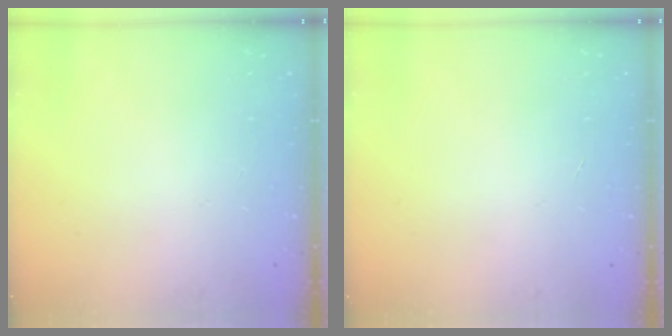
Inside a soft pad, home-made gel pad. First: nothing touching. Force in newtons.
{"total": 0.0}